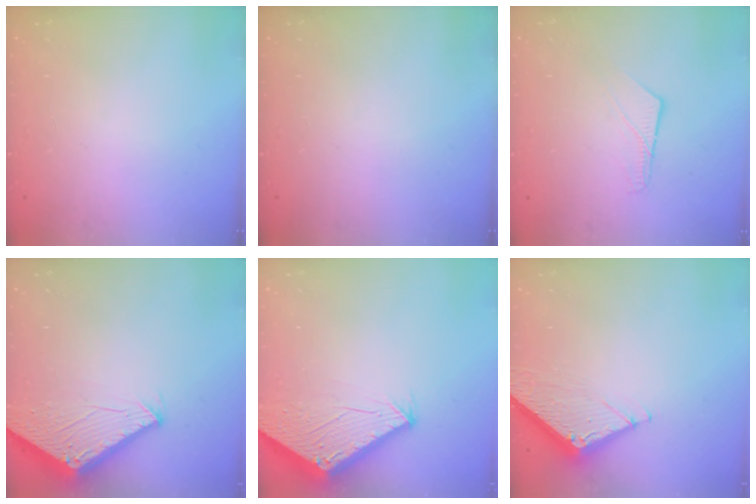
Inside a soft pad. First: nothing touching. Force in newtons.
{"total": 0.0}
{"total": 6.3, "press": 6.3, "slide": 0.5}
{"total": 3.0, "press": 3.0, "slide": 0.2}
{"total": 2.8, "press": 2.8, "slide": 0.1}
{"total": 8.2, "press": 8.1, "slide": 0.6}